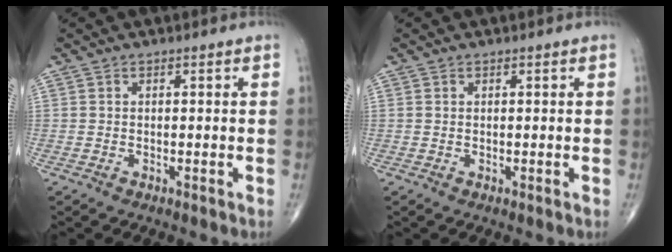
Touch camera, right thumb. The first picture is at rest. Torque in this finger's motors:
{"motor_torque": [0.24, 0.19, 0.15, 0.14, 0.00]}